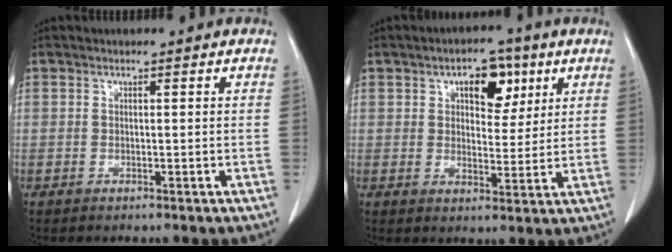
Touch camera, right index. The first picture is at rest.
{"total": 7.2, "force": [3.4, 3.7, 5.1], "torque": [-0.070, 0.013, 0.051]}